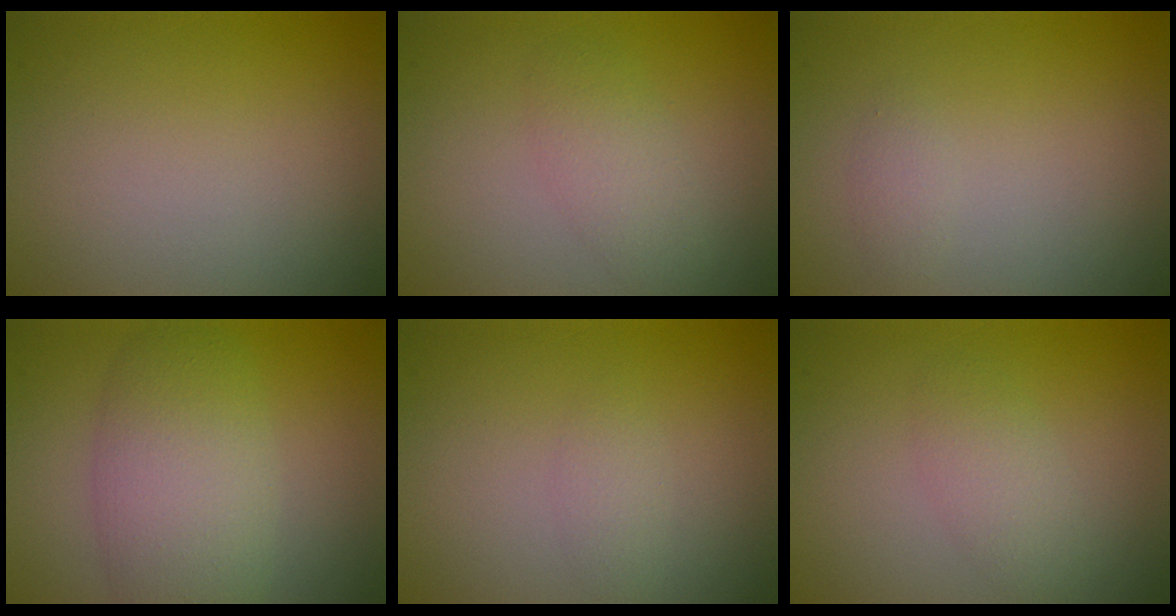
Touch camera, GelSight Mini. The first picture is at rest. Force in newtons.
{"total": 2.3, "press": 2.3, "slide": 0.1}
{"total": 0.8, "press": 0.8, "slide": 0.0}
{"total": 5.9, "press": 5.8, "slide": 0.3}
{"total": 1.2, "press": 1.2, "slide": 0.1}
{"total": 2.1, "press": 2.1, "slide": 0.0}